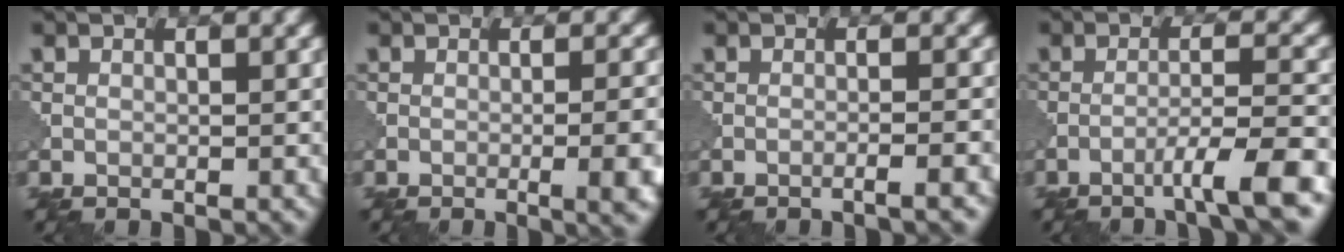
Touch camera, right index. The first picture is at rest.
{"total": 6.7, "force": [-1.4, 2.7, 5.9], "torque": [-0.041, 0.012, -0.012]}
{"total": 2.1, "force": [-1.1, 0.4, 1.8], "torque": [-0.015, 0.007, -0.032]}
{"total": 5.6, "force": [-3.3, 0.4, 4.5], "torque": [-0.063, 0.012, -0.063]}